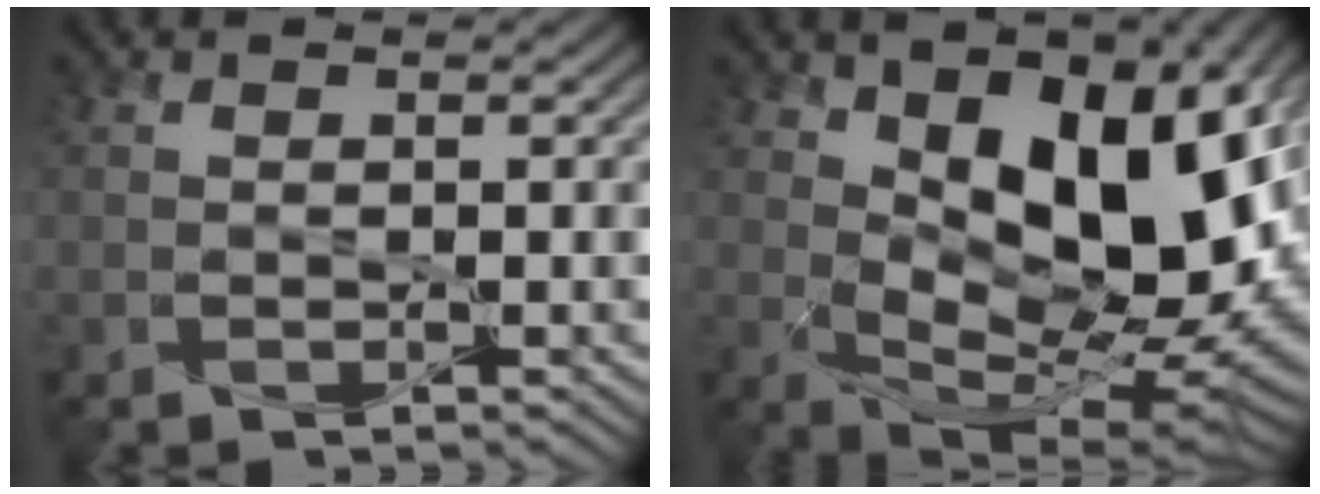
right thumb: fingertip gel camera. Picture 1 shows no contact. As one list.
[{"total": 15.4, "force": [3.8, 7.9, 12.7], "torque": [-0.192, 0.001, 0.072]}]